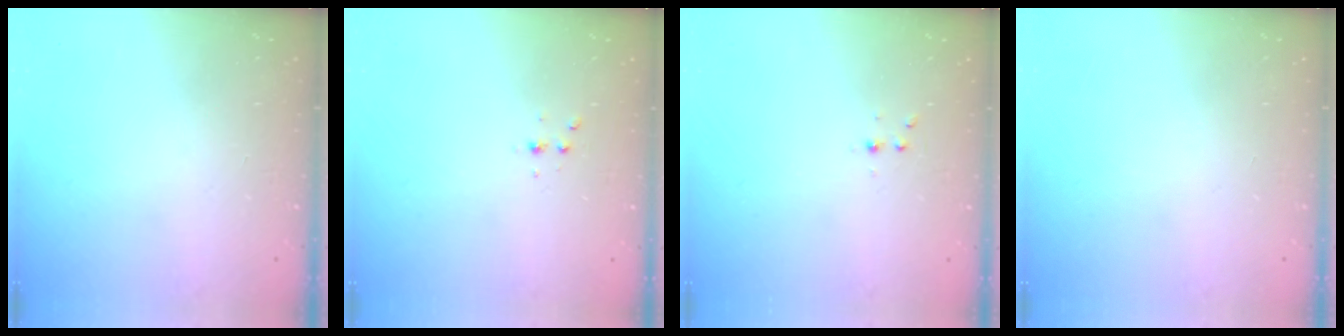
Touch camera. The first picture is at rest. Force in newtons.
{"total": 2.3, "press": 2.3, "slide": 0.3}
{"total": 3.0, "press": 2.6, "slide": 1.5}
{"total": 0.0}